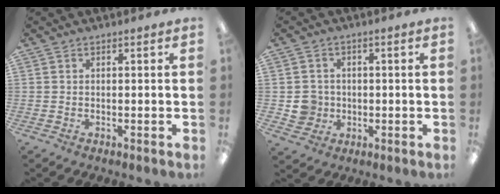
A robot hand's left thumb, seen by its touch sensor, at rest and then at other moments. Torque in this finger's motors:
{"motor_torque": [-0.12, 0.13, 0.05, -0.04, 0.00]}